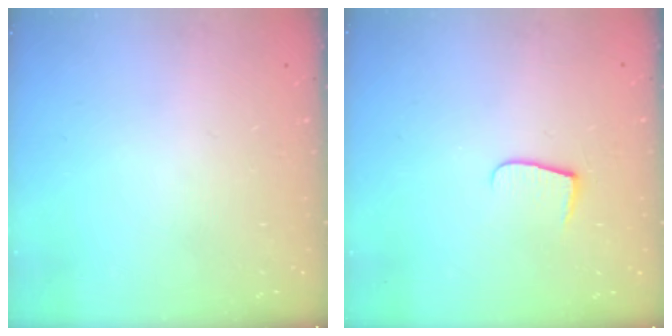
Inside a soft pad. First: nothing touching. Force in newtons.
{"total": 4.8, "press": 4.8, "slide": 0.6}